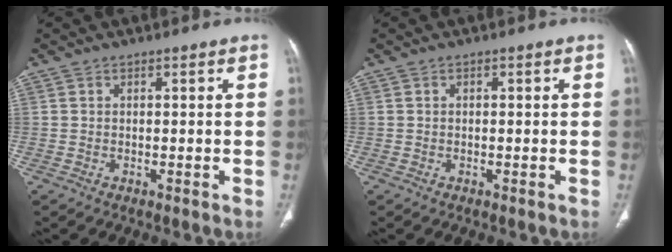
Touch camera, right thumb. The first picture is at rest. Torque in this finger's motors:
{"motor_torque": [-0.09, -0.19, -0.13, 0.02, -0.04]}